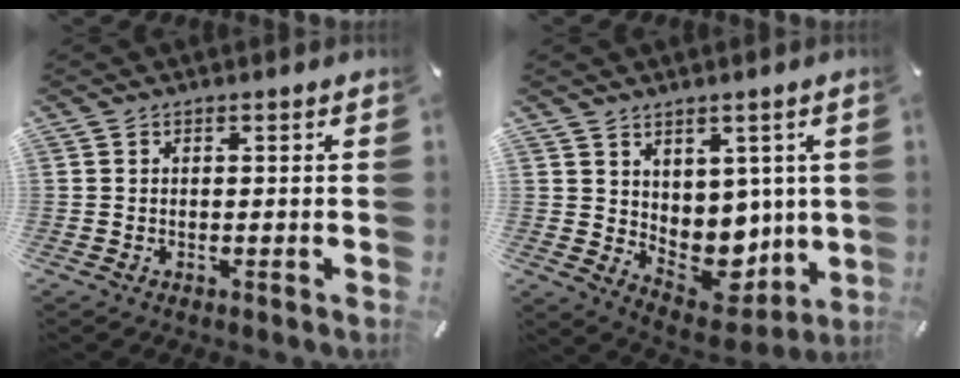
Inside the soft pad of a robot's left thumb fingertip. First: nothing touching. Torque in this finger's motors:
{"motor_torque": [1.46, 1.83, 0.25, -0.07, 0.09]}